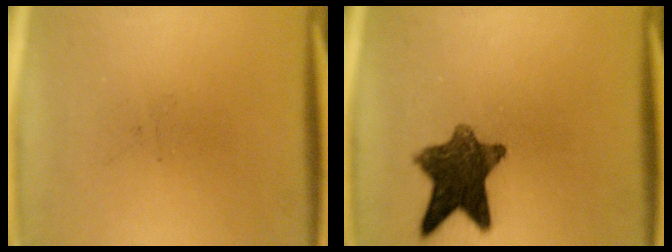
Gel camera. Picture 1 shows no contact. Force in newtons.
{"total": 10.1}